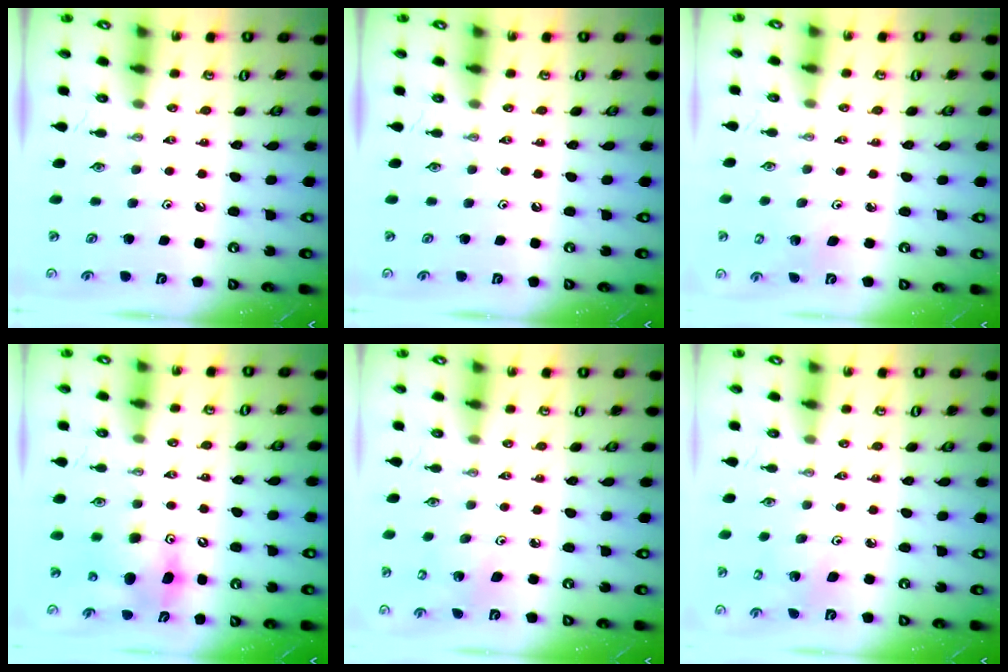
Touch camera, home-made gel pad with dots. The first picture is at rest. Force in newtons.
{"total": 0.0}
{"total": 2.7, "press": 2.7, "slide": 0.5}
{"total": 8.6, "press": 8.6, "slide": 0.9}
{"total": 2.9, "press": 2.9, "slide": 0.2}
{"total": 2.9, "press": 2.9, "slide": 0.2}